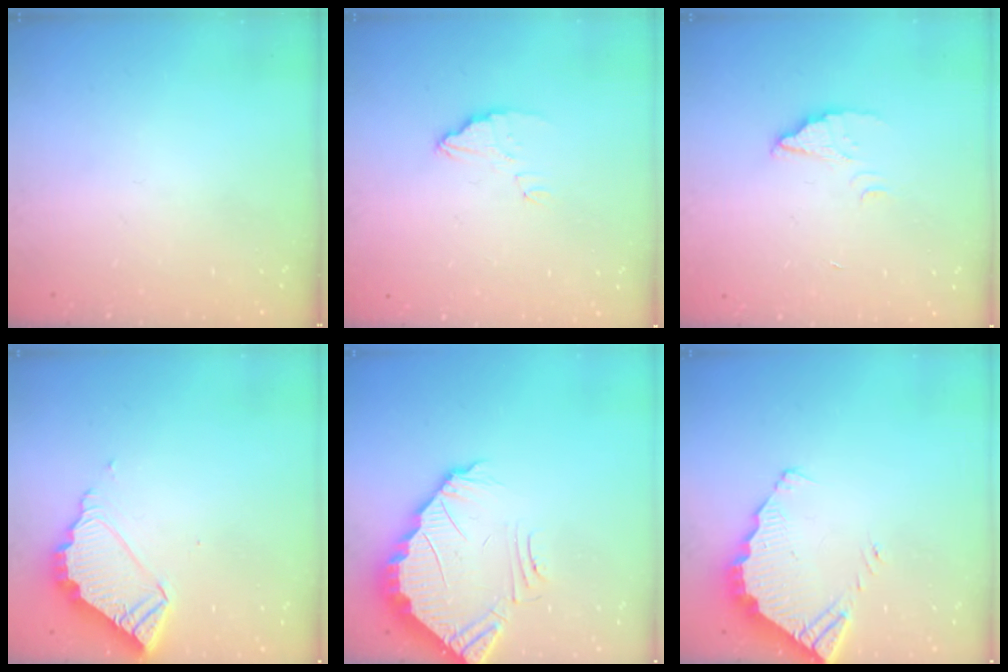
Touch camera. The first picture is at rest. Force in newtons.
{"total": 3.2, "press": 3.2, "slide": 0.3}
{"total": 2.4, "press": 2.4, "slide": 0.1}
{"total": 7.8, "press": 7.8, "slide": 0.4}
{"total": 4.0, "press": 4.0, "slide": 0.2}
{"total": 3.9, "press": 3.9, "slide": 0.2}